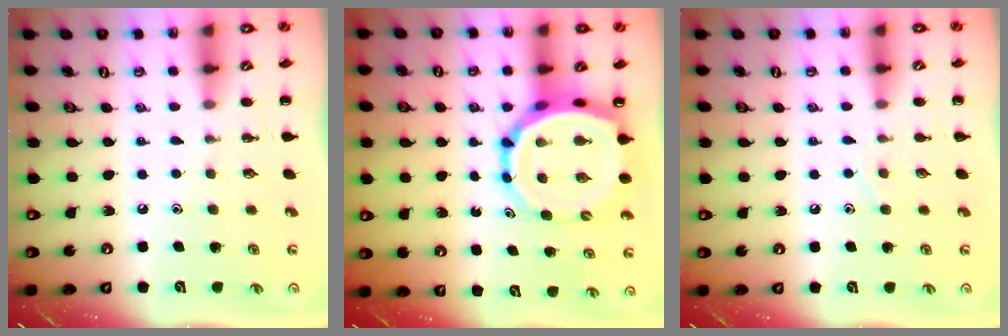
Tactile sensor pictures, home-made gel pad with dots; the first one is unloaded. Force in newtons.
{"total": 10.8, "press": 10.4, "slide": 3.0}
{"total": 5.3, "press": 5.0, "slide": 1.6}